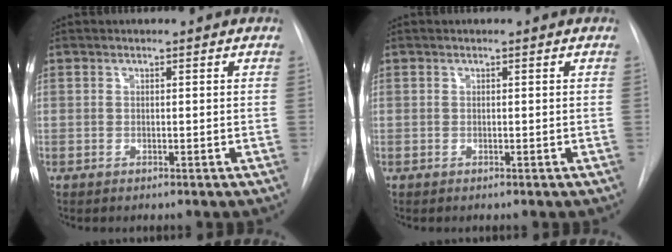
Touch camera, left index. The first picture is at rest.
{"total": 0.0}